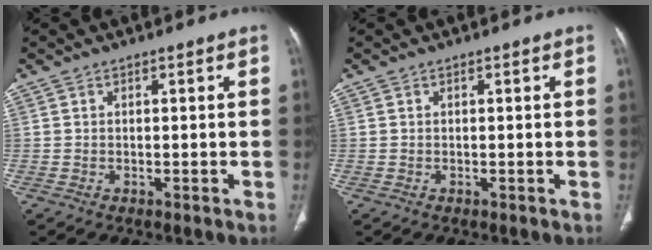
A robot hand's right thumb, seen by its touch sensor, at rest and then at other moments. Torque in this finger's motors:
{"motor_torque": [0.41, 0.13, 0.32, -0.19, 0.03]}